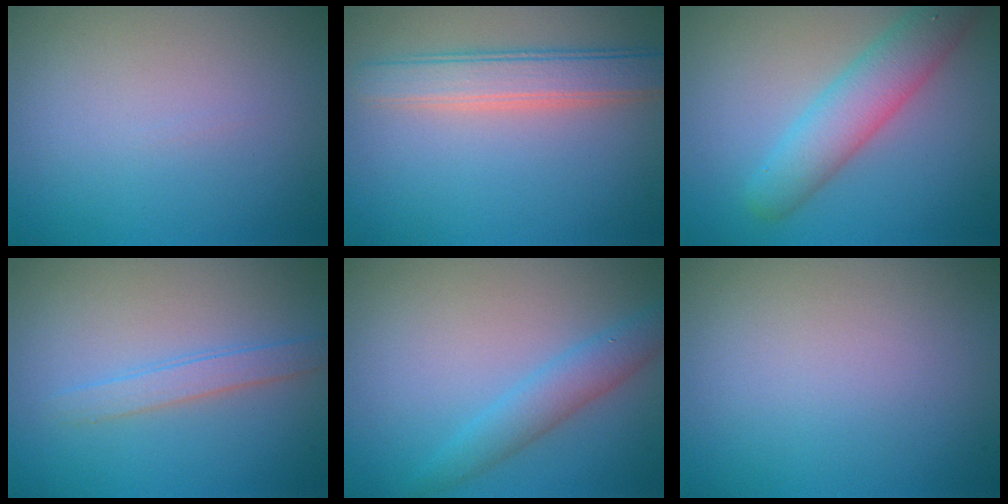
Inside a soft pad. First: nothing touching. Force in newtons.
{"total": 4.2, "press": 4.2, "slide": 0.3}
{"total": 4.9, "press": 4.9, "slide": 0.1}
{"total": 1.9, "press": 1.9, "slide": 0.1}
{"total": 2.9, "press": 2.9, "slide": 0.0}
{"total": 0.0}